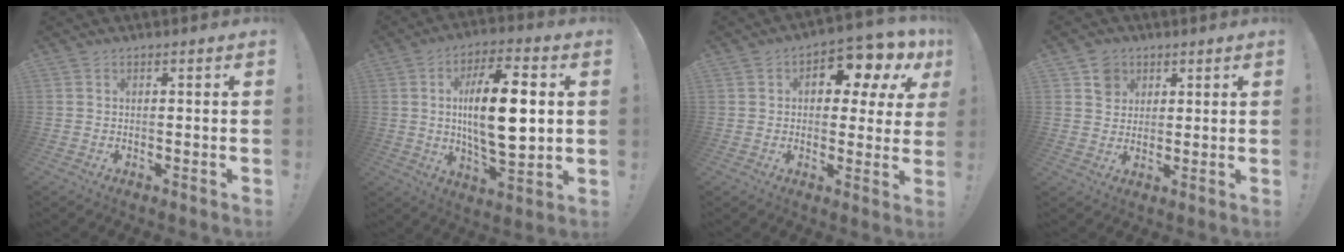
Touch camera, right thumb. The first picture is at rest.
{"total": 18.2, "force": [2.1, 6.6, 16.8], "torque": [-0.304, -0.003, 0.018]}
{"total": 9.6, "force": [5.0, 5.0, 6.5], "torque": [-0.082, -0.040, 0.082]}
{"total": 6.6, "force": [3.2, 5.5, 1.6], "torque": [-0.015, -0.010, 0.061]}